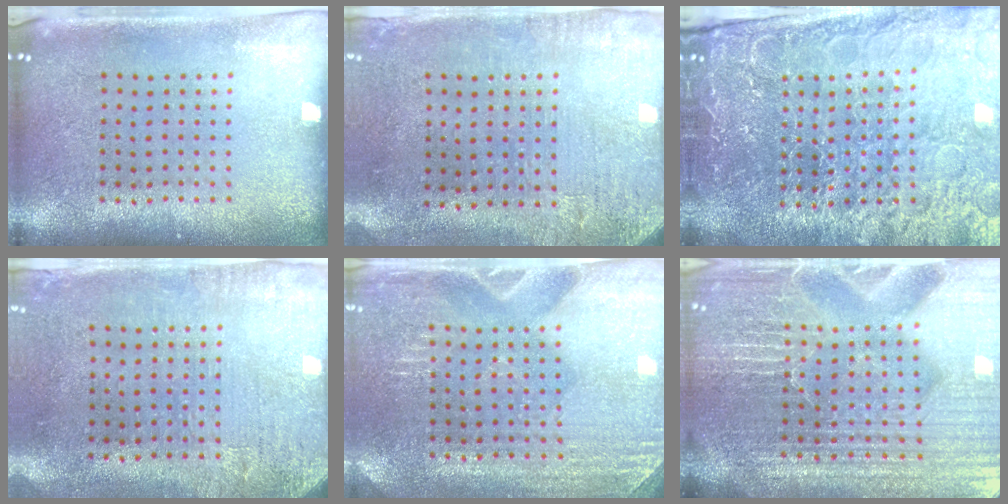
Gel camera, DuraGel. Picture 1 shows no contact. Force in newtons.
{"total": 3.1, "press": 2.4, "slide": 1.9}
{"total": 5.2, "press": 4.8, "slide": 2.1}
{"total": 3.1, "press": 2.4, "slide": 1.9}
{"total": 3.0, "press": 2.9, "slide": 0.3}
{"total": 6.3, "press": 5.6, "slide": 2.8}